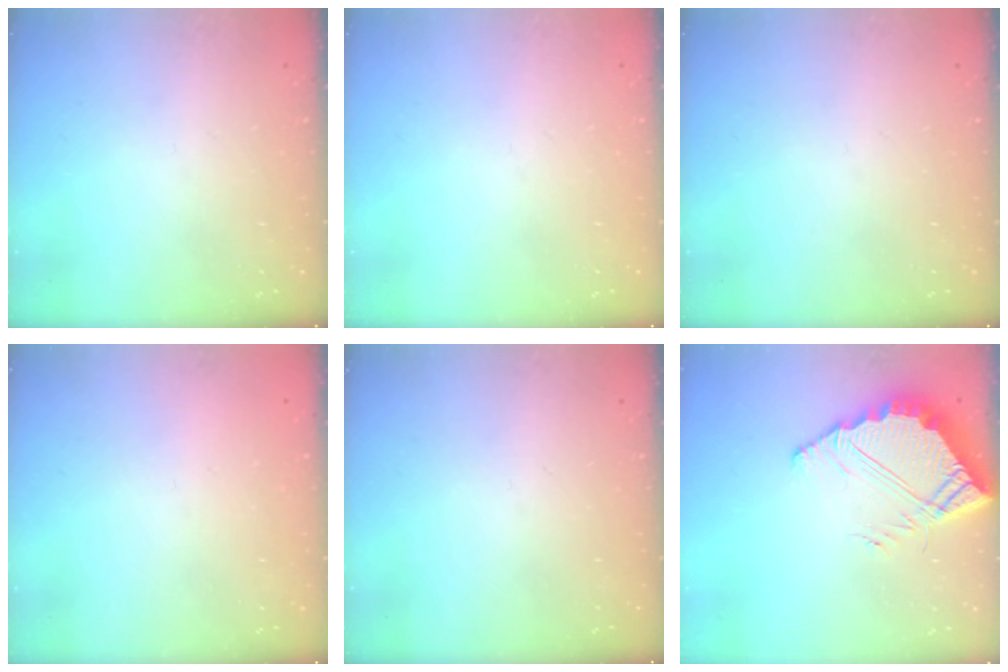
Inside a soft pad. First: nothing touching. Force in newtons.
{"total": 0.0}
{"total": 0.0}
{"total": 2.2, "press": 2.2, "slide": 0.1}
{"total": 0.0}
{"total": 8.0, "press": 8.0, "slide": 0.6}